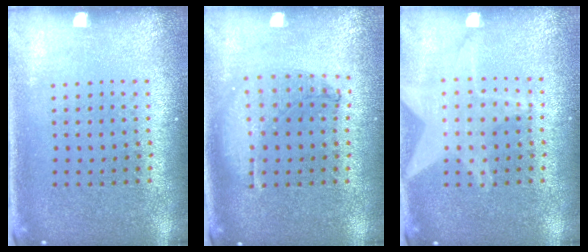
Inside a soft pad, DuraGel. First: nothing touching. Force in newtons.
{"total": 0.9, "press": 0.9, "slide": 0.2}
{"total": 1.5, "press": 1.4, "slide": 0.3}